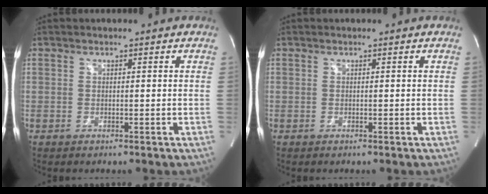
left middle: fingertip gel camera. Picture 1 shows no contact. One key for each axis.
{"total": 0.0}